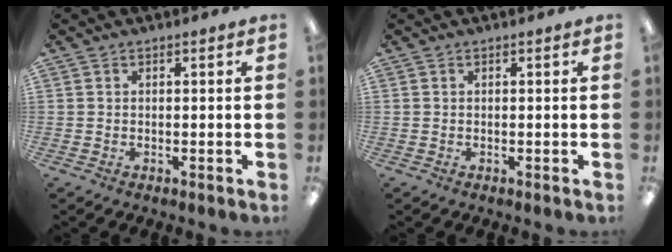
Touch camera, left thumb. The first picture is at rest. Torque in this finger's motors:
{"motor_torque": [-0.10, 0.04, 0.00, -0.01, 0.00]}